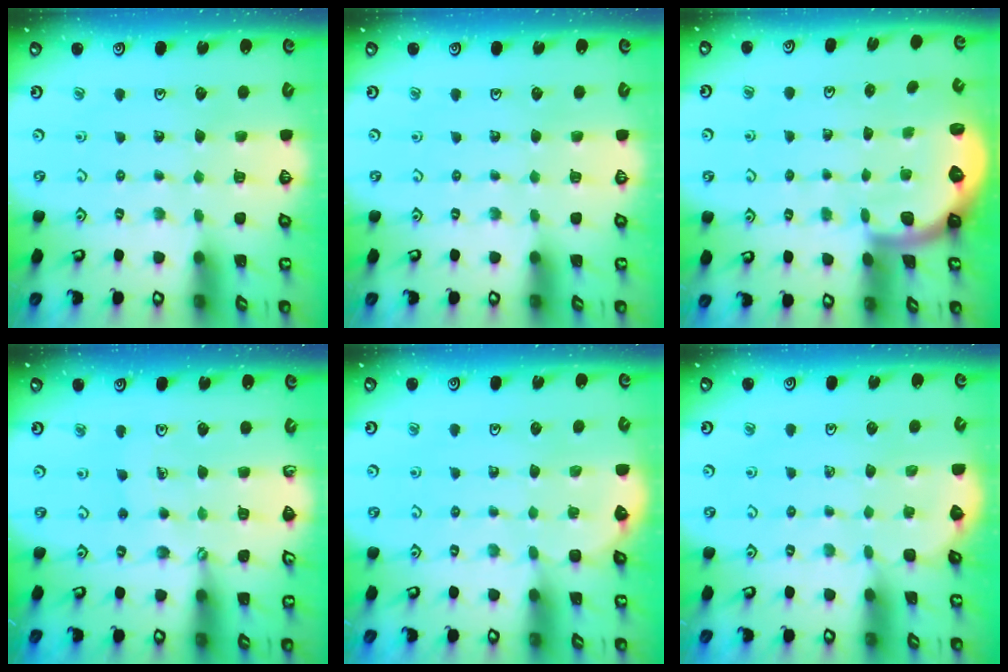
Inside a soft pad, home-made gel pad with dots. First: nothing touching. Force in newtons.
{"total": 0.0}
{"total": 1.6, "press": 1.6, "slide": 0.1}
{"total": 4.8, "press": 4.5, "slide": 1.5}
{"total": 3.1, "press": 3.1, "slide": 0.1}
{"total": 2.1, "press": 2.1, "slide": 0.2}